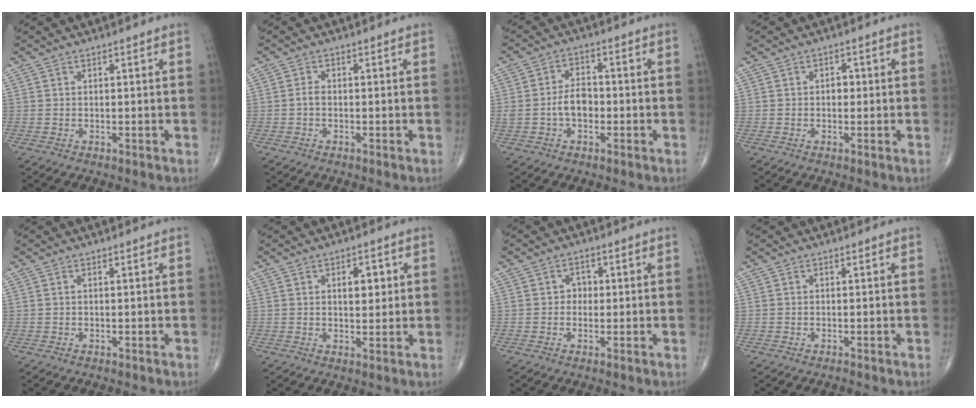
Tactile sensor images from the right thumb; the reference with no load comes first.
{"total": 1.3, "force": [-0.4, 0.8, 1.0], "torque": [-0.019, 0.002, -0.009]}
{"total": 5.5, "force": [-1.0, 3.6, 4.1], "torque": [-0.067, 0.020, -0.021]}
{"total": 1.7, "force": [0.0, 1.3, 1.2], "torque": [-0.007, 0.004, -0.004]}
{"total": 0.0}
{"total": 4.8, "force": [1.2, 2.7, 3.8], "torque": [-0.035, -0.004, 0.016]}
{"total": 2.4, "force": [0.0, 2.1, 1.2], "torque": [-0.001, 0.007, -0.005]}
{"total": 0.0}